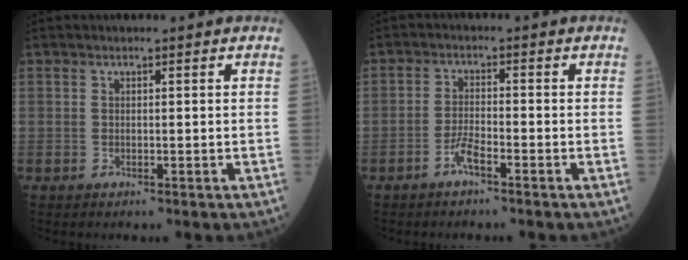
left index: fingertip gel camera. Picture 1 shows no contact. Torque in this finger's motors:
{"motor_torque": [0.20, 0.12, 0.04, 0.02]}